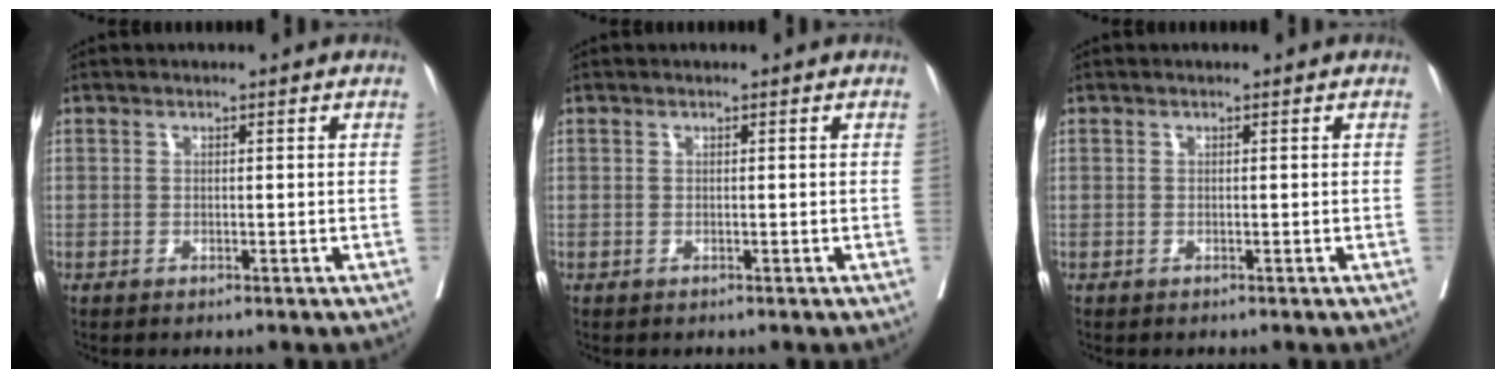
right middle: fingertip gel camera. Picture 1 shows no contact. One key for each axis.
{"total": 0.0}
{"total": 0.0}